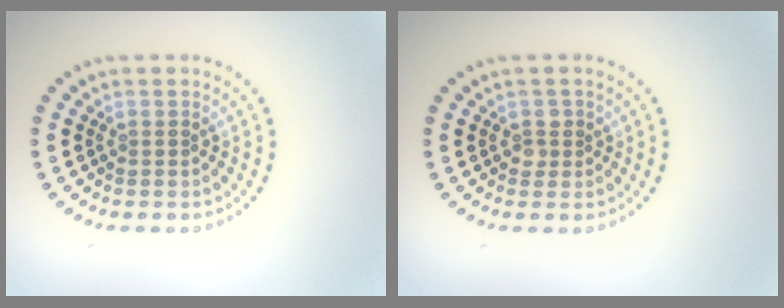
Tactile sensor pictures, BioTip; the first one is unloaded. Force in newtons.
{"total": 1.0, "press": 0.9, "slide": 0.3}